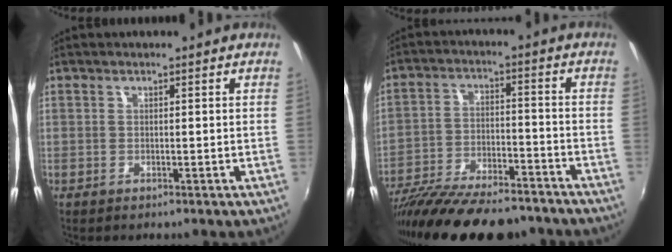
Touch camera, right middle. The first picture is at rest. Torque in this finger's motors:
{"motor_torque": [1.02, -1.12, 0.93, 0.21]}